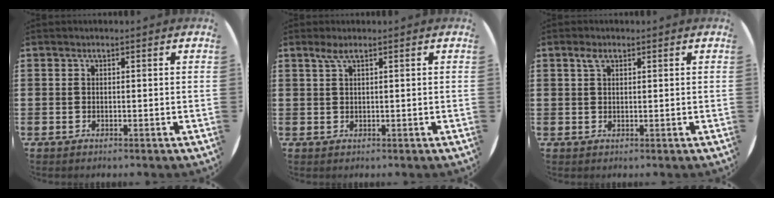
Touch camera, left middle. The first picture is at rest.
{"total": 1.3, "force": [0.9, 0.3, 0.9], "torque": [-0.019, 0.003, 0.016]}
{"total": 1.6, "force": [0.9, 0.9, 1.0], "torque": [-0.016, 0.002, 0.015]}